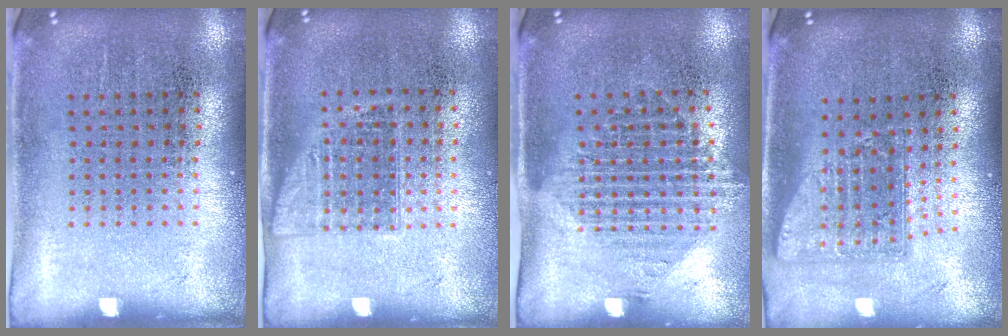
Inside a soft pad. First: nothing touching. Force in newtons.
{"total": 1.0, "press": 0.9, "slide": 0.4}
{"total": 1.5, "press": 1.2, "slide": 0.9}
{"total": 1.7, "press": 1.3, "slide": 1.1}